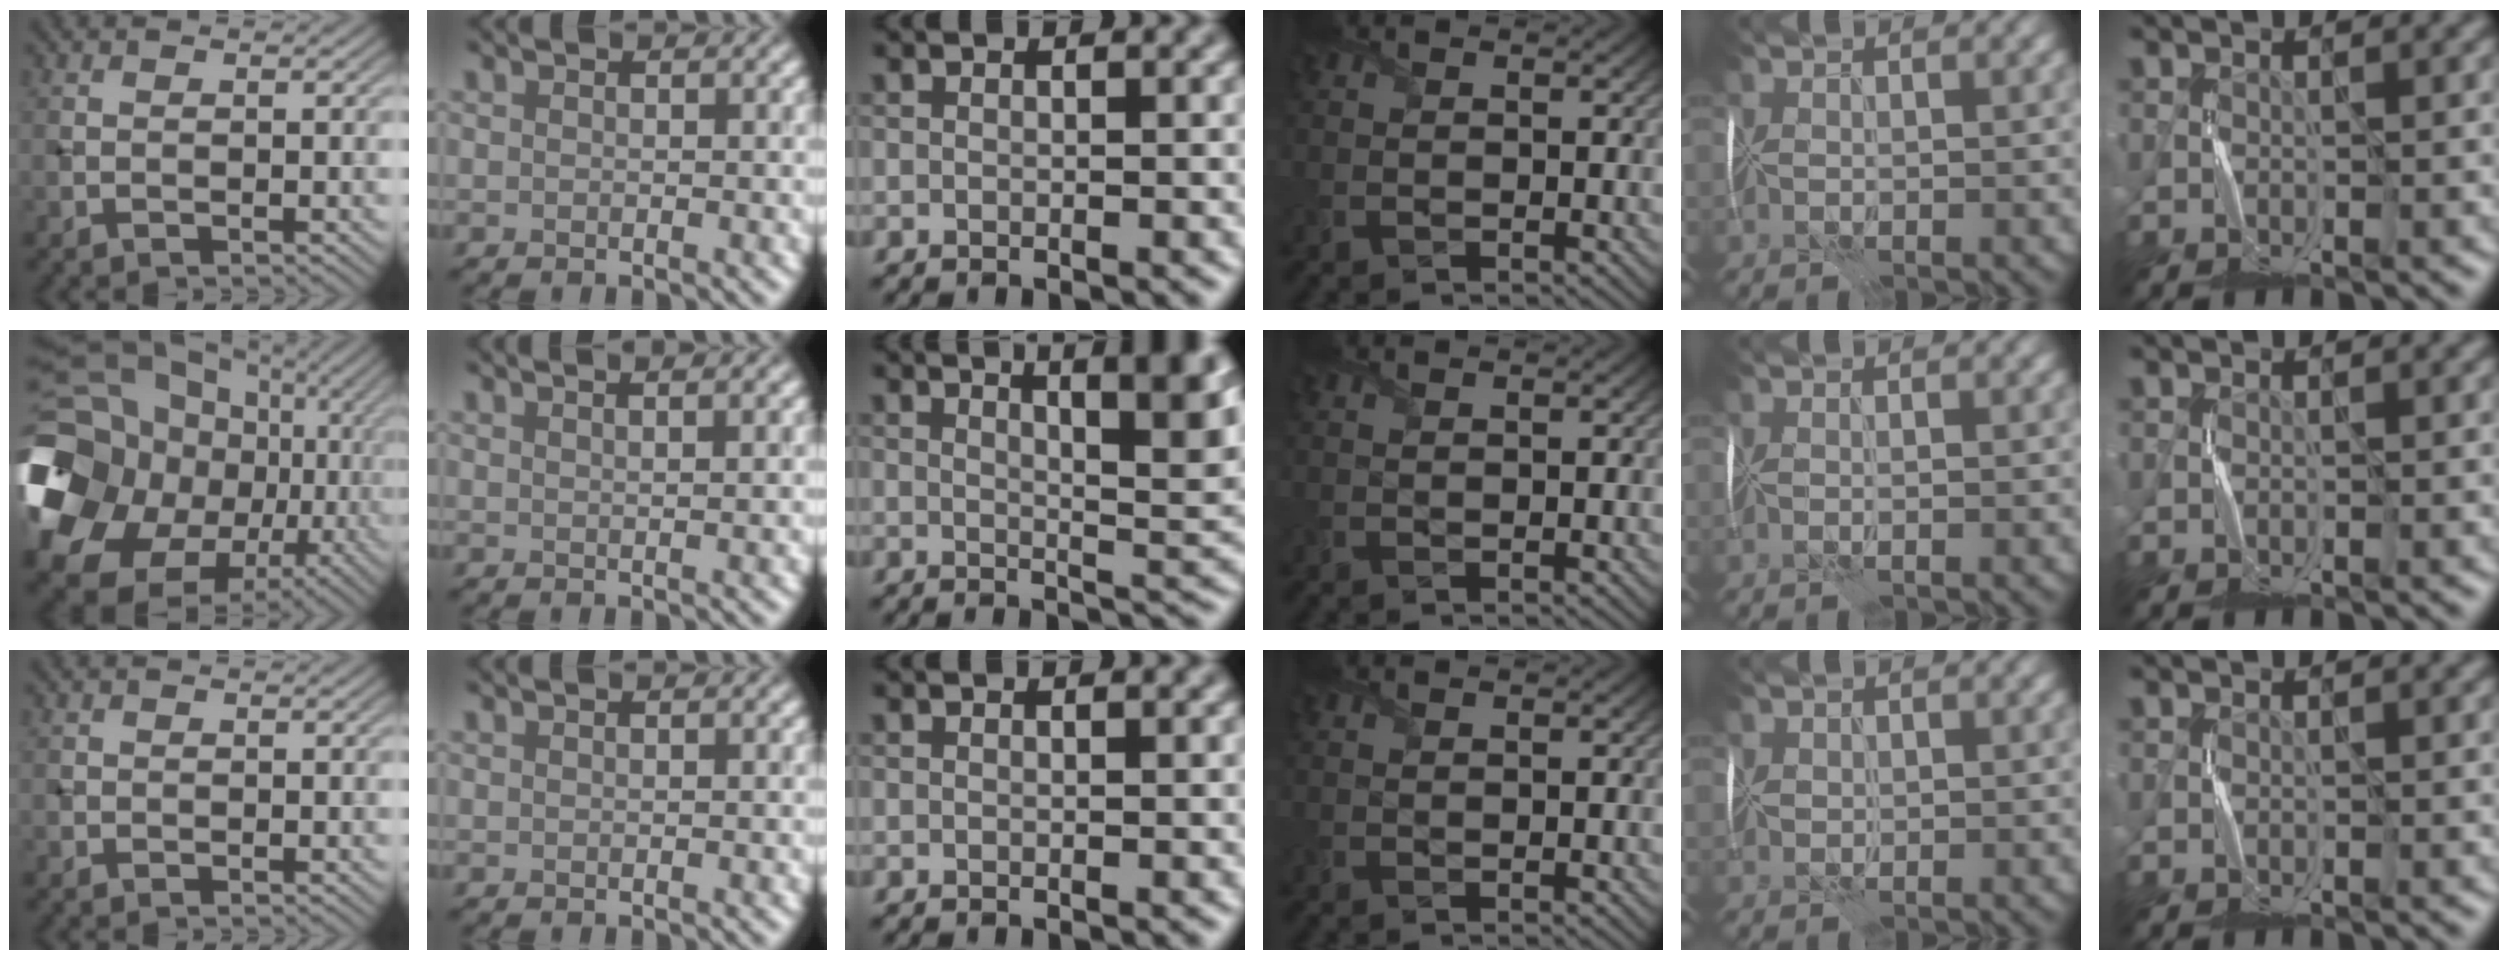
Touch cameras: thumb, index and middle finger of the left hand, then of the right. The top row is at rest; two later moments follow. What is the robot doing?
{"motion": "fold", "object": "memory foam"}